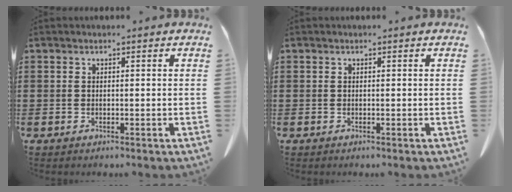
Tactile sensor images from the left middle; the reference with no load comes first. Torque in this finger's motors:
{"motor_torque": [0.00, 0.00, 0.00, 0.00]}